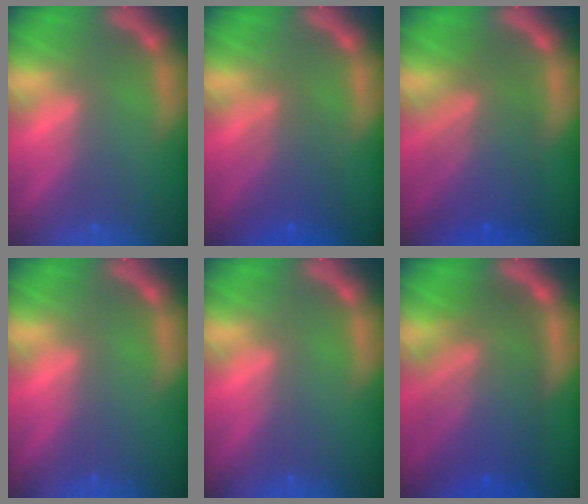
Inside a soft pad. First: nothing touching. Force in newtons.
{"total": 4.1}
{"total": 7.5}
{"total": 0.0}
{"total": 0.0}
{"total": 10.0}